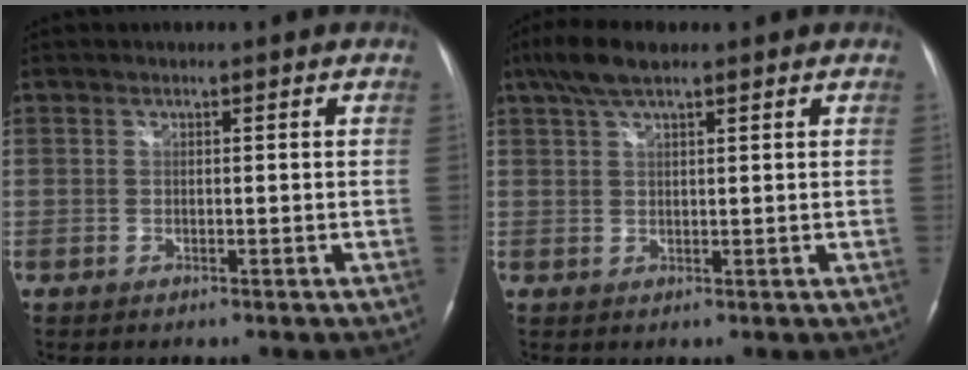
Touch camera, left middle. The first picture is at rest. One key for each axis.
{"total": 5.3, "fx": 3.7, "fy": 1.2, "fz": 3.5, "tx": -0.081, "ty": 0.020, "tz": 0.071}